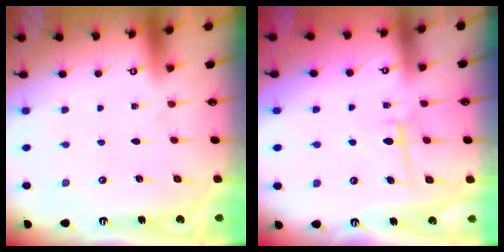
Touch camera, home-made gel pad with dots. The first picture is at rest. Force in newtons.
{"total": 6.6, "press": 6.5, "slide": 1.0}